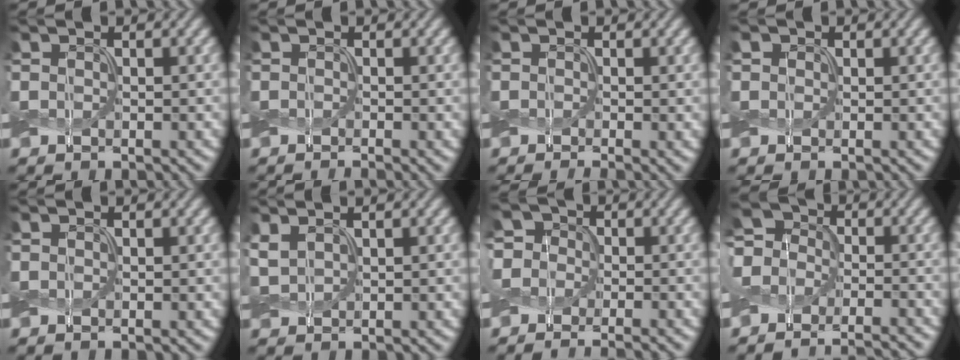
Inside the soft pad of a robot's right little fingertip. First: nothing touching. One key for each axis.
{"total": 0.0}
{"total": 0.8, "fx": 0.0, "fy": 0.5, "fz": 0.6, "tx": -0.008, "ty": 0.001, "tz": -0.005}
{"total": 1.0, "fx": 0.4, "fy": 0.8, "fz": 0.3, "tx": -0.007, "ty": 0.004, "tz": 0.004}
{"total": 0.0}
{"total": 1.9, "fx": 0.9, "fy": 1.0, "fz": 1.3, "tx": -0.036, "ty": 0.008, "tz": 0.020}
{"total": 5.5, "fx": -0.5, "fy": 4.9, "fz": 2.5, "tx": -0.032, "ty": 0.018, "tz": -0.056}
{"total": 8.1, "fx": -5.7, "fy": 5.0, "fz": 2.8, "tx": -0.037, "ty": -0.003, "tz": -0.097}